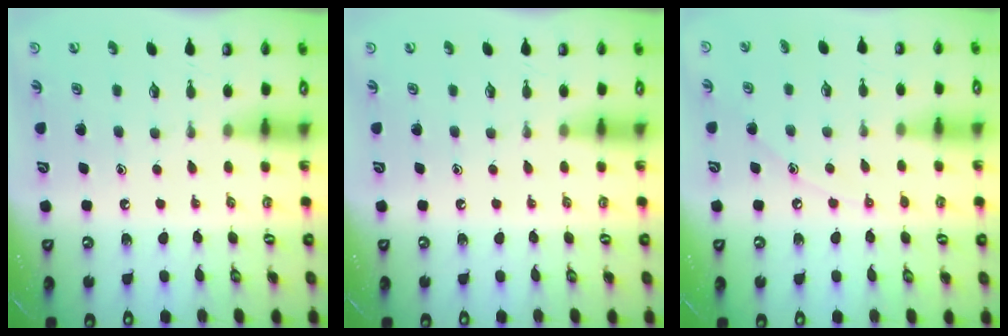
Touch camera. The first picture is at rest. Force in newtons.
{"total": 0.0}
{"total": 6.3, "press": 6.3, "slide": 0.3}